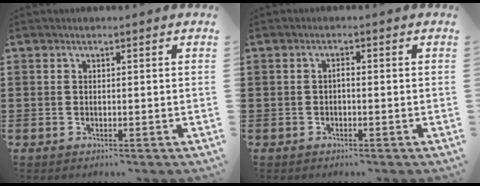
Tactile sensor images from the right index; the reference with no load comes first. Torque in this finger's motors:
{"motor_torque": [0.41, 0.31, 0.02, 0.01]}